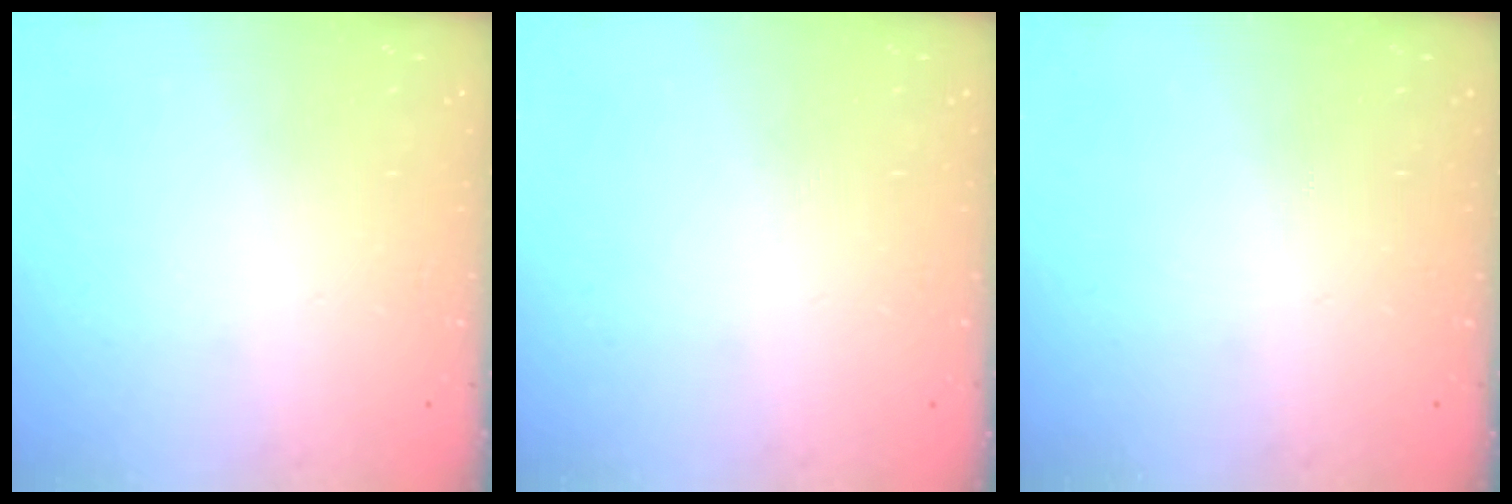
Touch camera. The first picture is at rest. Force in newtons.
{"total": 0.0}
{"total": 0.0}